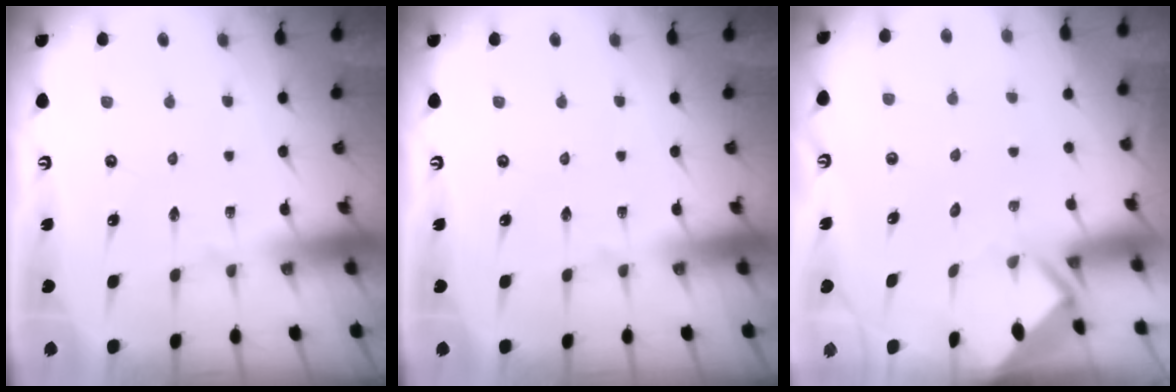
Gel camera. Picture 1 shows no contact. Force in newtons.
{"total": 0.0}
{"total": 3.4, "press": 3.4, "slide": 0.2}